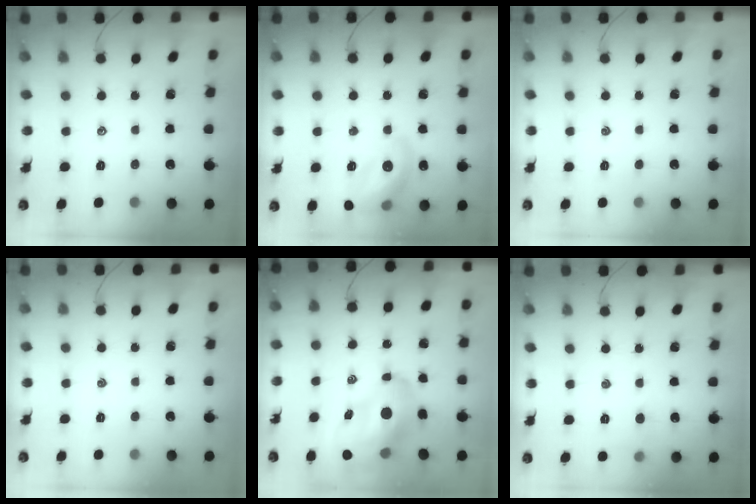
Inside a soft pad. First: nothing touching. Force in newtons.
{"total": 14.8, "press": 14.7, "slide": 2.0}
{"total": 0.0}
{"total": 0.0}
{"total": 16.8, "press": 16.0, "slide": 5.0}
{"total": 3.9, "press": 3.7, "slide": 1.3}